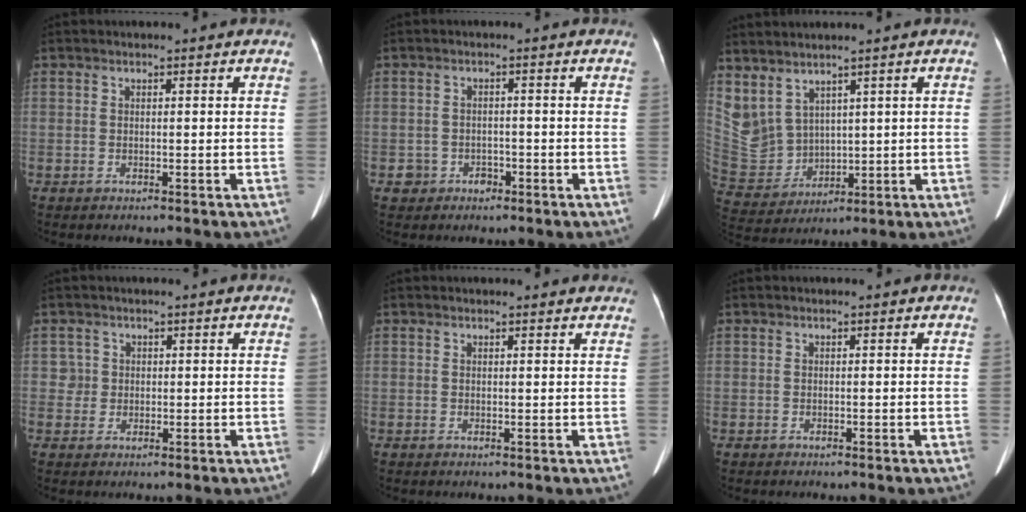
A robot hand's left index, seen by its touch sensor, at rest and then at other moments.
{"total": 2.5, "force": [-1.4, 2.0, 0.2], "torque": [0.003, 0.002, -0.020]}
{"total": 12.5, "force": [7.2, 8.8, 5.0], "torque": [-0.159, 0.001, 0.177]}
{"total": 1.9, "force": [0.2, 1.8, -0.4], "torque": [0.021, -0.005, 0.000]}
{"total": 3.4, "force": [3.3, 0.6, 0.8], "torque": [-0.006, -0.004, 0.024]}
{"total": 0.0}